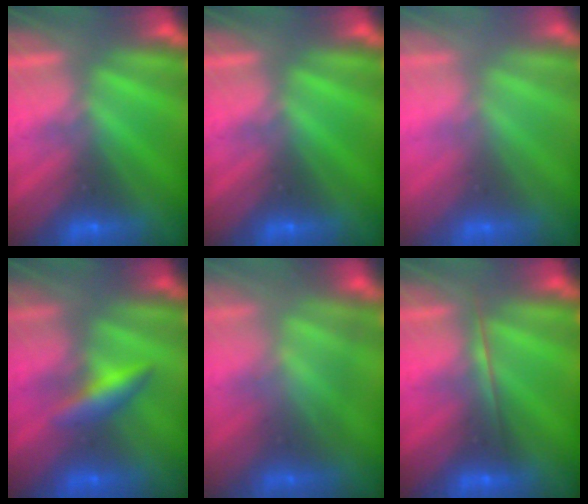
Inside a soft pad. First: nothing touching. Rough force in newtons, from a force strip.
{"total": 0.0}
{"total": 2.9}
{"total": 2.5}
{"total": 3.8}
{"total": 1.7}